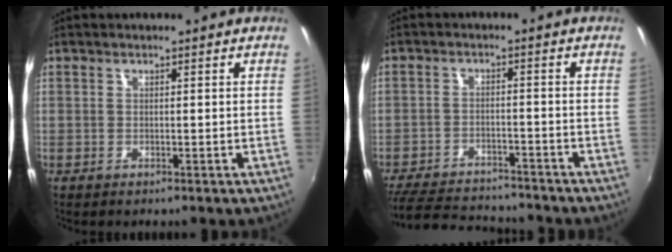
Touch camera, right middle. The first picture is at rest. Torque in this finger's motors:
{"motor_torque": [0.98, -1.16, 0.16, 0.07]}